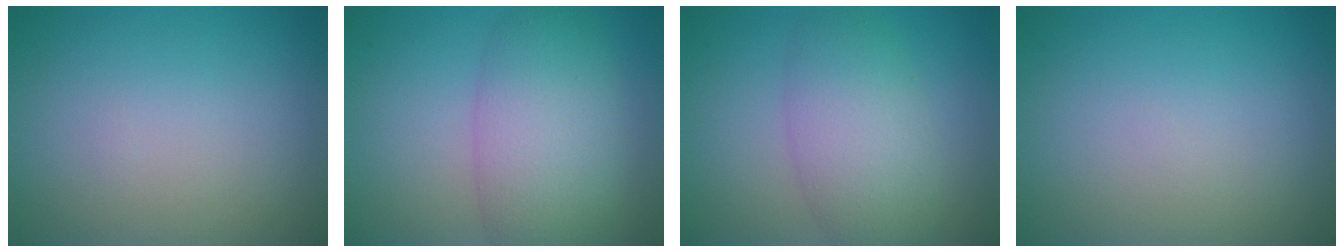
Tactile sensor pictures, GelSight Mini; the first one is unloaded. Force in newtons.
{"total": 6.9, "press": 6.9, "slide": 0.2}
{"total": 5.3, "press": 5.3, "slide": 0.3}
{"total": 0.0}